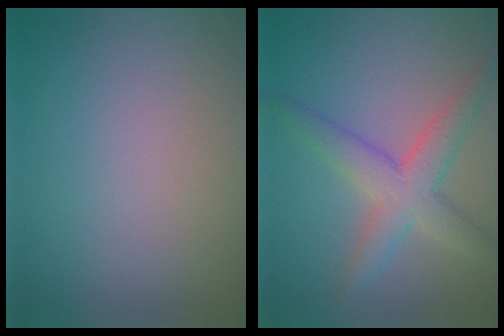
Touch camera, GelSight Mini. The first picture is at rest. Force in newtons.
{"total": 4.5, "press": 4.5, "slide": 0.0}